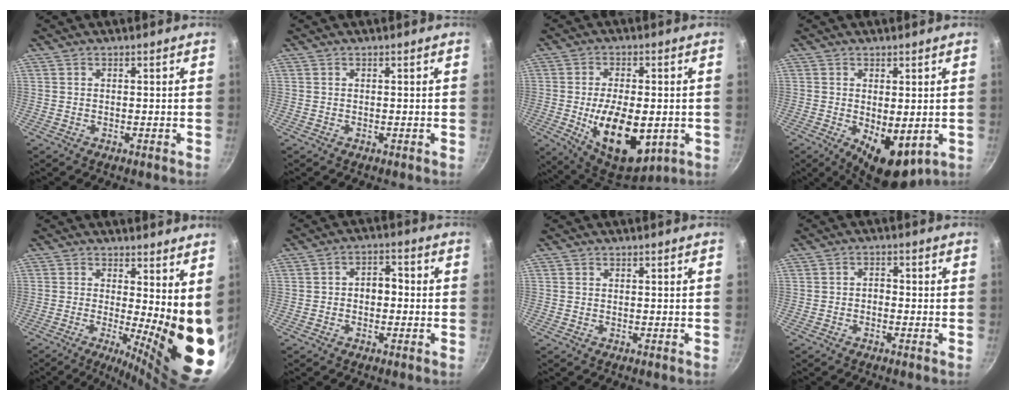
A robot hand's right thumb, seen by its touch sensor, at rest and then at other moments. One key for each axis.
{"total": 0.0}
{"total": 16.6, "fx": -3.0, "fy": 8.8, "fz": 13.7, "tx": -0.194, "ty": -0.006, "tz": -0.033}
{"total": 8.9, "fx": -1.2, "fy": 4.5, "fz": 7.6, "tx": -0.089, "ty": -0.015, "tz": -0.003}
{"total": 14.7, "fx": 0.3, "fy": 4.7, "fz": 13.9, "tx": -0.159, "ty": -0.036, "tz": 0.011}
{"total": 4.6, "fx": -0.6, "fy": 3.4, "fz": 3.0, "tx": -0.018, "ty": 0.017, "tz": -0.016}
{"total": 0.0}
{"total": 1.9, "fx": -0.9, "fy": 1.4, "fz": 1.0, "tx": -0.012, "ty": 0.014, "tz": -0.019}